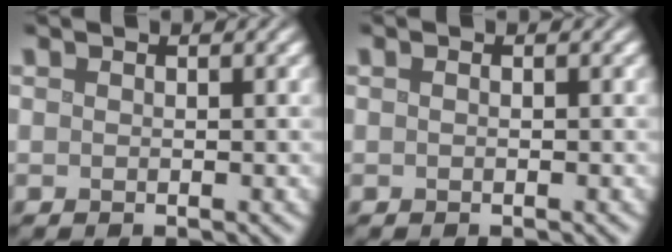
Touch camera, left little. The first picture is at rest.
{"total": 0.7, "force": [0.0, 0.2, 0.6], "torque": [-0.013, -0.004, -0.003]}